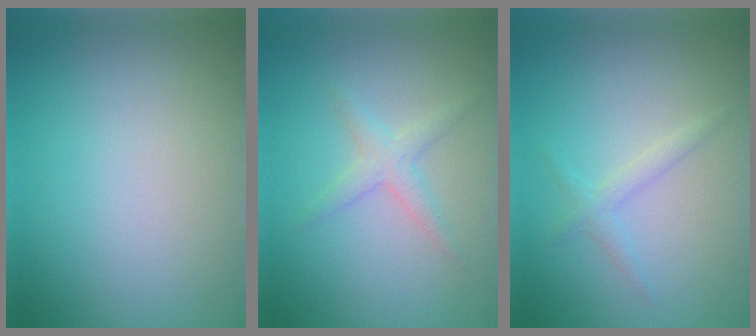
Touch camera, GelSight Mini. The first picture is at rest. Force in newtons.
{"total": 2.0, "press": 2.0, "slide": 0.1}
{"total": 1.4, "press": 1.4, "slide": 0.1}